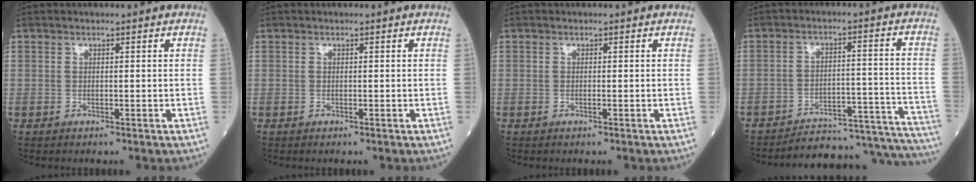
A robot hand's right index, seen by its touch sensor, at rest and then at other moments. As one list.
[{"total": 0.0}, {"total": 0.0}, {"total": 21.9, "force": [-21.5, 1.8, 3.8], "torque": [-0.010, 0.020, -0.272]}]